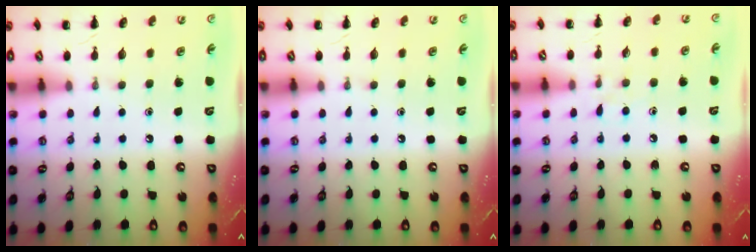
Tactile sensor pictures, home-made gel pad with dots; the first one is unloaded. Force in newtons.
{"total": 0.0}
{"total": 4.6, "press": 4.2, "slide": 2.0}